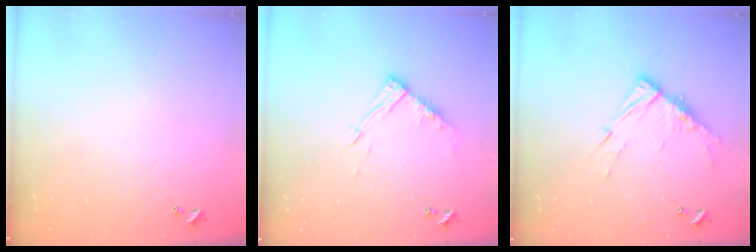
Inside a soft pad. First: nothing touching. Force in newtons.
{"total": 11.4, "press": 11.4, "slide": 0.7}
{"total": 11.3, "press": 11.2, "slide": 1.1}